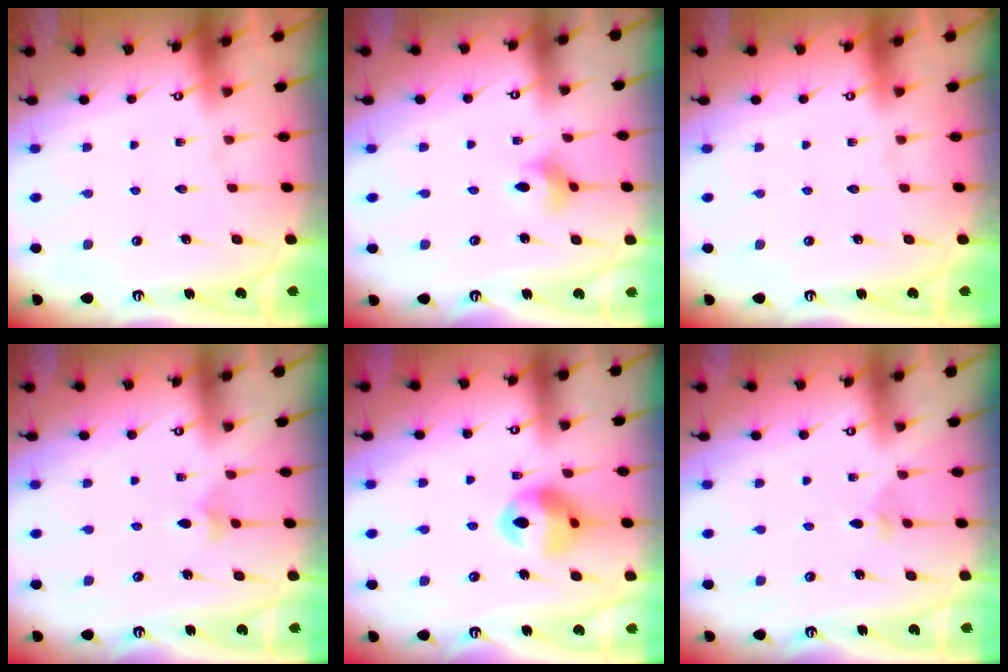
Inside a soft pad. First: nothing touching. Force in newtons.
{"total": 4.2, "press": 4.1, "slide": 0.6}
{"total": 0.0}
{"total": 3.9, "press": 3.8, "slide": 1.0}
{"total": 12.7, "press": 12.6, "slide": 1.3}
{"total": 2.0, "press": 2.0, "slide": 0.5}